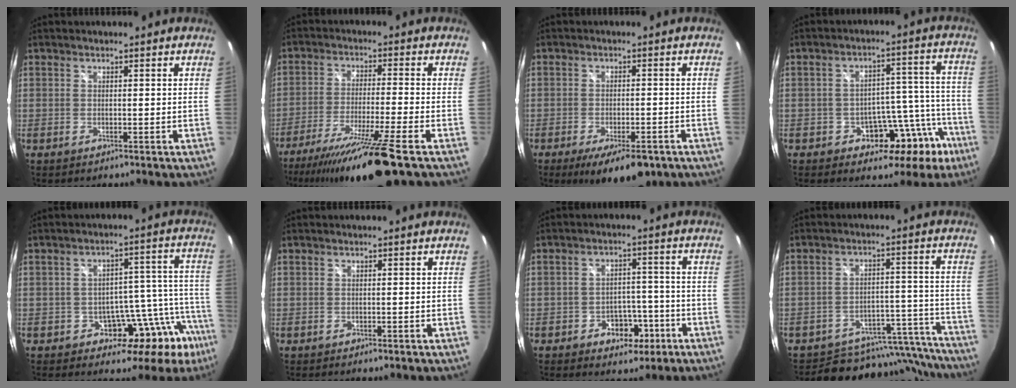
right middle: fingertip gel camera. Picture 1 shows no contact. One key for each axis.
{"total": 15.9, "fx": -12.0, "fy": -1.1, "fz": 10.3, "tx": -0.205, "ty": -0.044, "tz": -0.201}
{"total": 10.0, "fx": -6.7, "fy": 3.4, "fz": 6.6, "tx": -0.121, "ty": -0.024, "tz": -0.097}
{"total": 13.0, "fx": -7.9, "fy": 8.3, "fz": 6.1, "tx": -0.067, "ty": 0.037, "tz": -0.083}
{"total": 15.2, "fx": -9.7, "fy": 8.3, "fz": 8.2, "tx": -0.090, "ty": 0.022, "tz": -0.121}
{"total": 0.0}
{"total": 6.9, "fx": -3.8, "fy": 4.9, "fz": 3.1, "tx": -0.059, "ty": 0.015, "tz": -0.040}
{"total": 17.4, "fx": -15.8, "fy": 6.8, "fz": 2.9, "tx": -0.038, "ty": 0.052, "tz": -0.193}